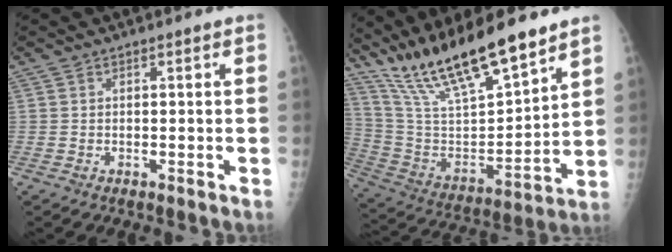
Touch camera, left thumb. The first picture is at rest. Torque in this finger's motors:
{"motor_torque": [1.28, 1.21, 1.21, -1.56, 0.14]}